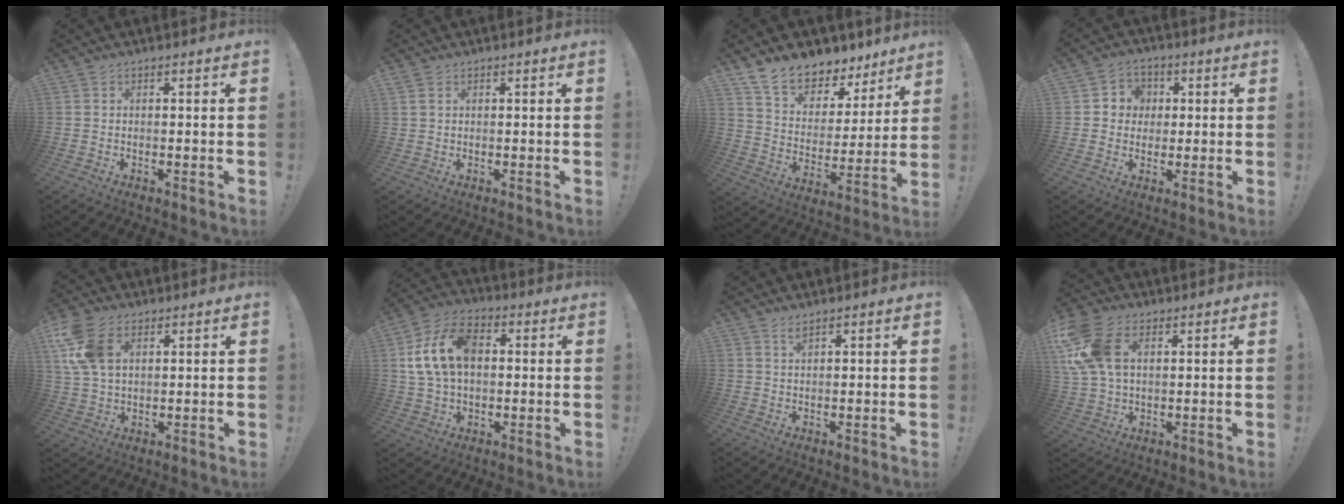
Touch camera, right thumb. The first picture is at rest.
{"total": 1.7, "force": [0.9, 1.1, 0.9], "torque": [-0.026, 0.006, 0.019]}
{"total": 12.4, "force": [10.4, 5.6, 3.7], "torque": [-0.078, -0.083, 0.190]}
{"total": 6.0, "force": [0.1, 5.9, 1.2], "torque": [-0.019, 0.007, 0.004]}
{"total": 12.4, "force": [4.5, 8.1, 8.3], "torque": [-0.178, 0.002, 0.089]}
{"total": 15.6, "force": [2.6, 10.6, 11.1], "torque": [-0.204, 0.007, 0.049]}
{"total": 1.9, "force": [1.5, 0.3, 1.1], "torque": [-0.016, -0.004, 0.026]}
{"total": 16.1, "force": [4.7, 10.6, 11.2], "torque": [-0.237, 0.001, 0.091]}